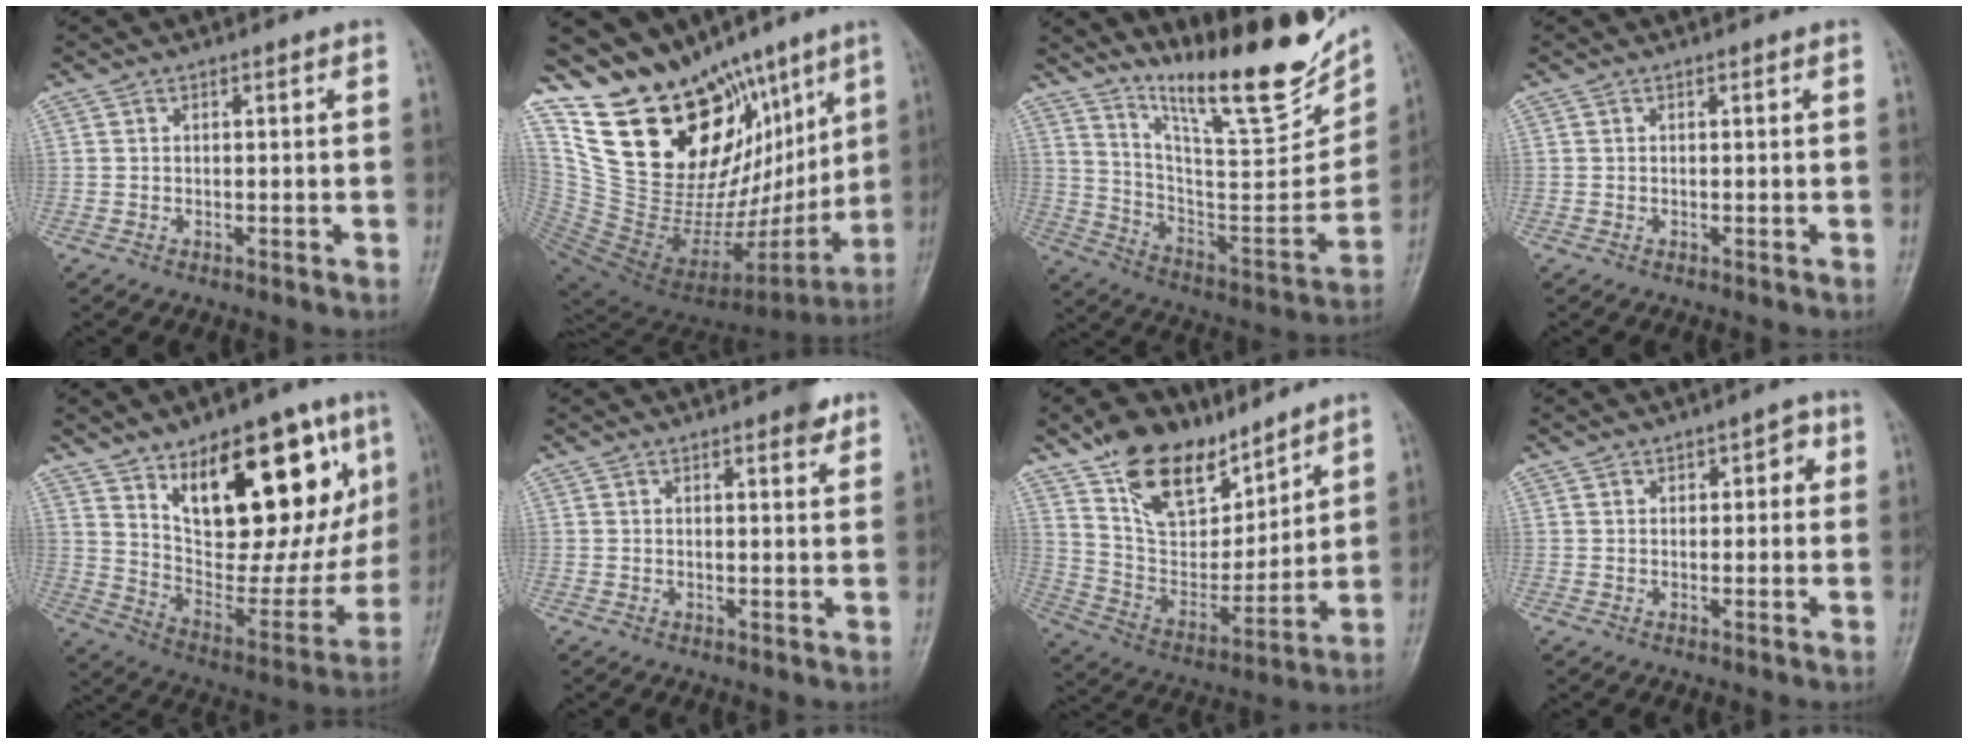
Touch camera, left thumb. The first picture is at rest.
{"total": 29.7, "force": [15.9, 16.4, 19.0], "torque": [-0.262, -0.045, 0.290]}
{"total": 23.5, "force": [17.3, 4.9, 15.0], "torque": [-0.194, -0.099, 0.286]}
{"total": 0.0}
{"total": 26.9, "force": [12.3, 12.5, 20.4], "torque": [-0.245, -0.032, 0.203]}
{"total": 3.2, "force": [2.1, 1.0, 2.2], "torque": [-0.019, -0.009, 0.024]}
{"total": 17.6, "force": [12.3, 8.8, 9.0], "torque": [-0.105, -0.066, 0.230]}
{"total": 3.3, "force": [1.1, 2.0, 2.4], "torque": [-0.007, 0.002, 0.008]}